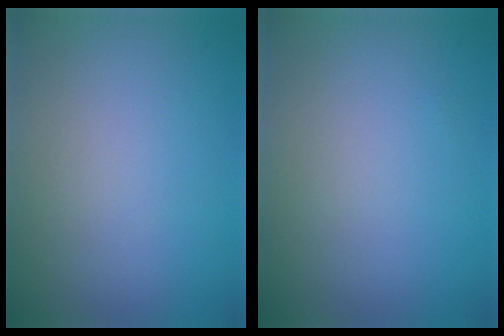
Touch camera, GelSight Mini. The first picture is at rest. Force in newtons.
{"total": 0.0}